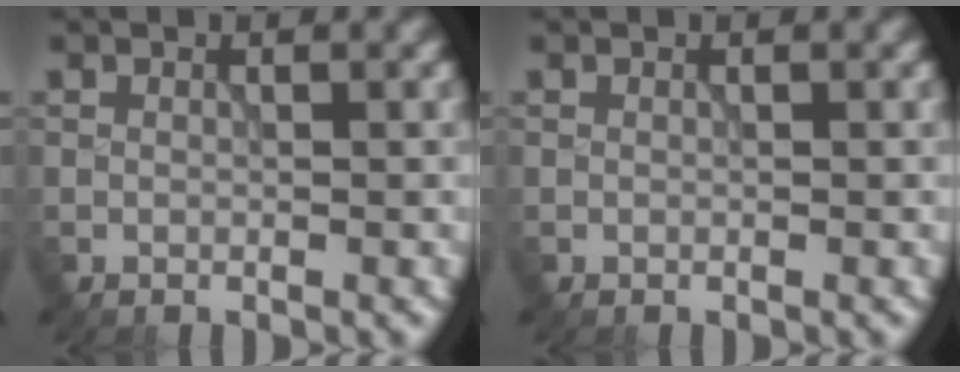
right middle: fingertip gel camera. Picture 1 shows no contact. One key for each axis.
{"total": 0.0}